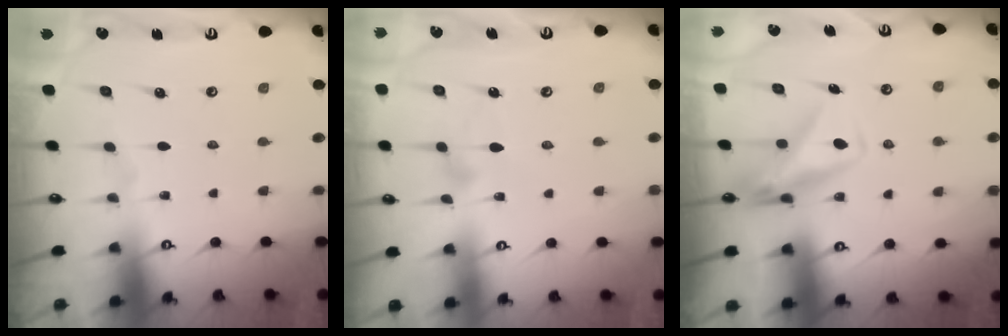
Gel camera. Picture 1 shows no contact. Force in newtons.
{"total": 7.1, "press": 7.1, "slide": 0.3}
{"total": 10.6, "press": 10.5, "slide": 0.8}